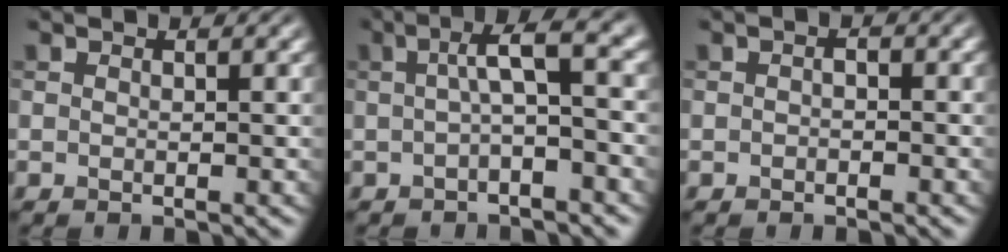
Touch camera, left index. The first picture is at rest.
{"total": 4.1, "force": [0.2, 0.8, 4.0], "torque": [-0.066, 0.019, -0.003]}
{"total": 0.7, "force": [-0.4, 0.4, 0.4], "torque": [-0.008, 0.003, -0.008]}